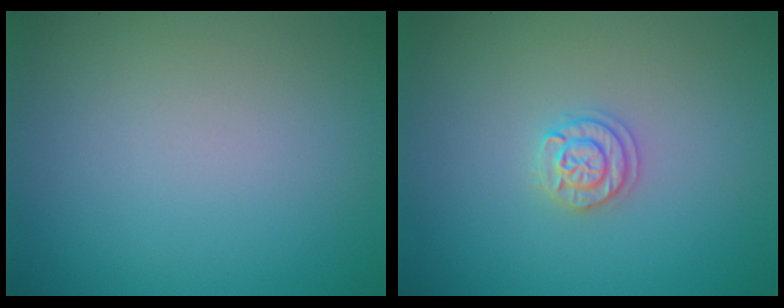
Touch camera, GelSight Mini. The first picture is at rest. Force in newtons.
{"total": 1.8, "press": 1.8, "slide": 0.3}